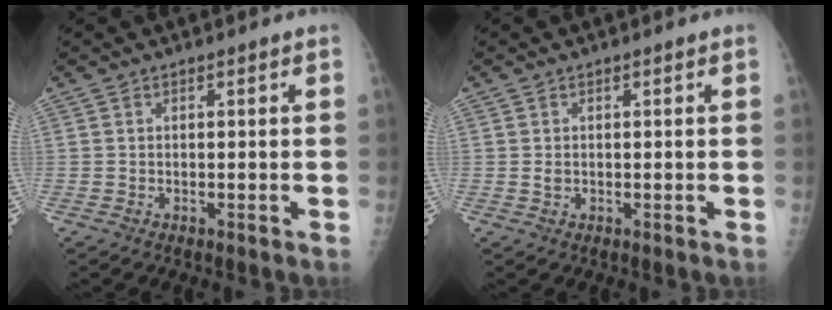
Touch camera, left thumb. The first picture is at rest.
{"total": 0.9, "force": [0.1, 0.7, 0.5], "torque": [-0.007, -0.001, 0.005]}